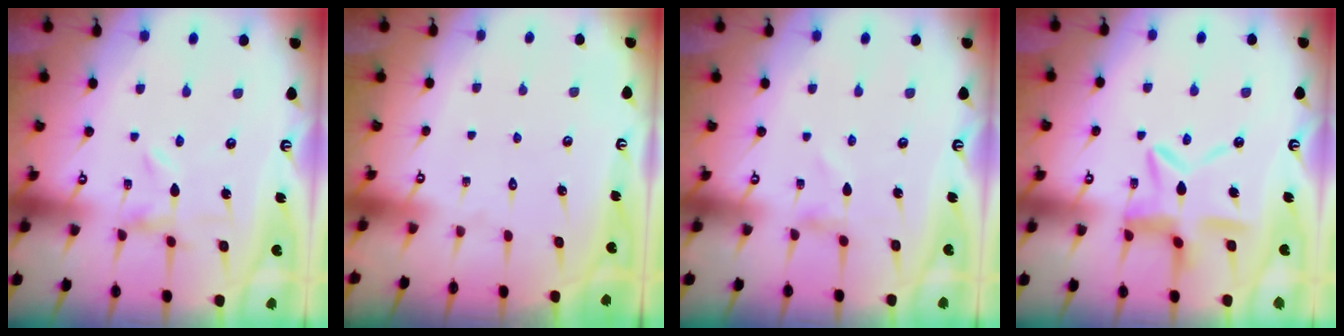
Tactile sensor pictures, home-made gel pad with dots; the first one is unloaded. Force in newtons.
{"total": 1.5, "press": 1.5, "slide": 0.1}
{"total": 0.0}
{"total": 12.2, "press": 12.2, "slide": 1.2}